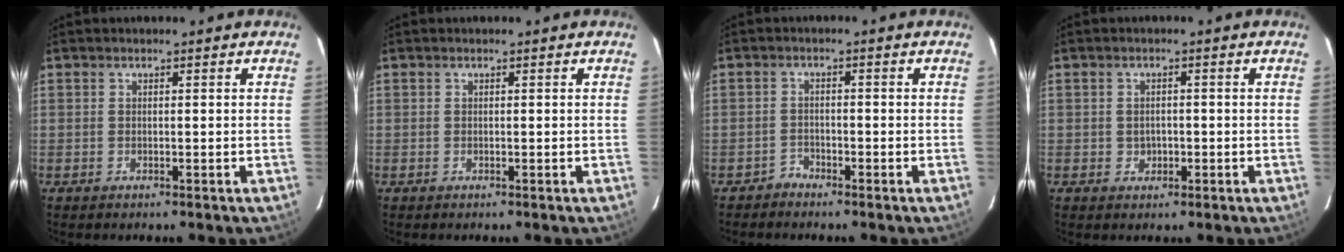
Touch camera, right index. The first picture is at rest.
{"total": 0.0}
{"total": 1.8, "force": [-1.6, 0.7, -0.5], "torque": [0.008, 0.008, -0.031]}
{"total": 1.8, "force": [-0.3, 1.7, 0.5], "torque": [-0.004, 0.003, -0.001]}